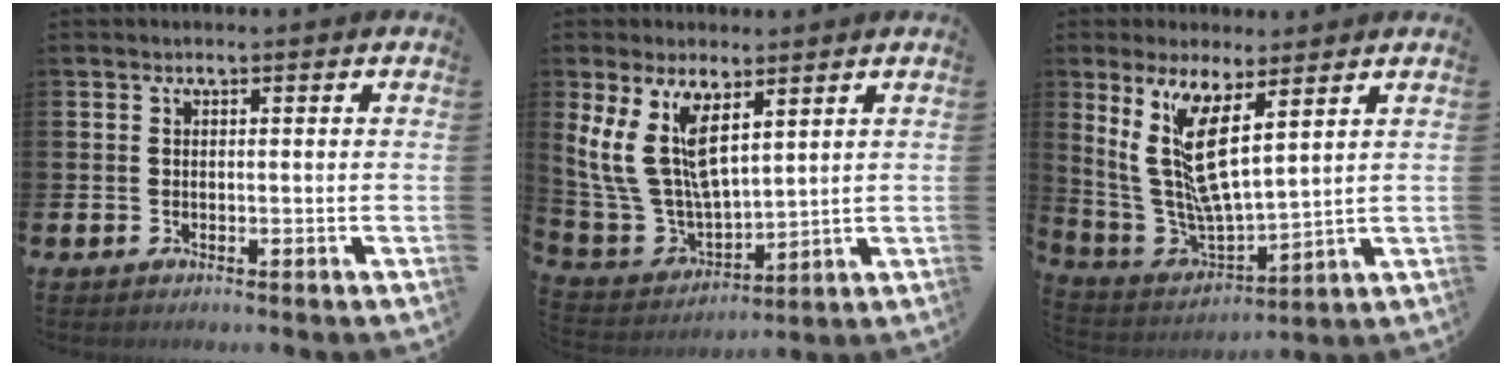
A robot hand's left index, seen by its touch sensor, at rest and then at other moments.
{"total": 10.3, "force": [6.2, 4.8, 6.8], "torque": [-0.170, -0.018, 0.117]}
{"total": 9.6, "force": [5.2, 2.8, 7.5], "torque": [-0.179, -0.034, 0.094]}